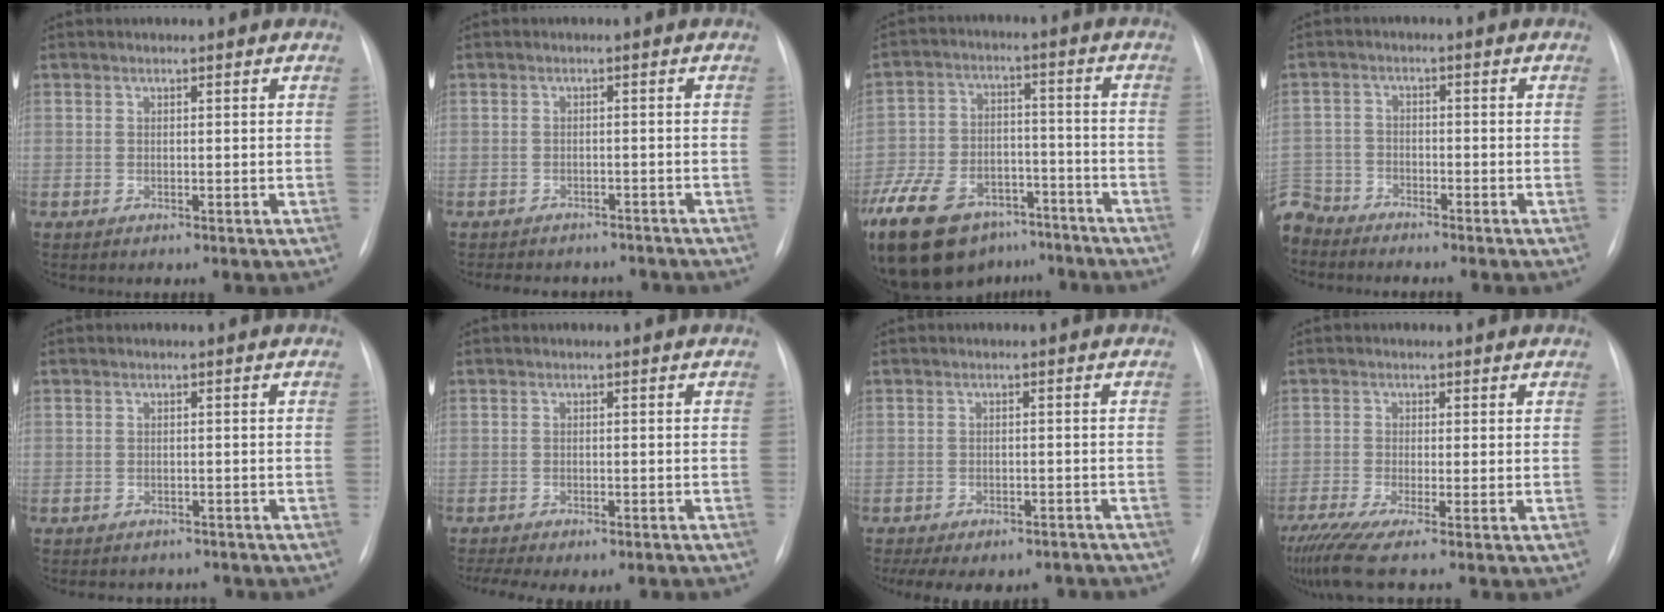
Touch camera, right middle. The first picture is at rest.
{"total": 8.2, "force": [-7.2, 3.6, 1.7], "torque": [-0.023, 0.009, -0.082]}
{"total": 25.7, "force": [-17.2, 14.4, 12.6], "torque": [-0.325, -0.015, -0.273]}
{"total": 6.9, "force": [-6.4, 2.5, 0.4], "torque": [-0.009, -0.006, -0.126]}
{"total": 4.4, "force": [-3.8, 2.1, 0.4], "torque": [-0.003, 0.010, -0.044]}
{"total": 9.1, "force": [-7.2, 2.9, 4.6], "torque": [-0.072, 0.007, -0.097]}
{"total": 11.5, "force": [-9.1, 5.2, 4.8], "torque": [-0.088, 0.007, -0.109]}
{"total": 6.9, "force": [-5.1, -0.2, 4.7], "torque": [-0.083, -0.026, -0.091]}